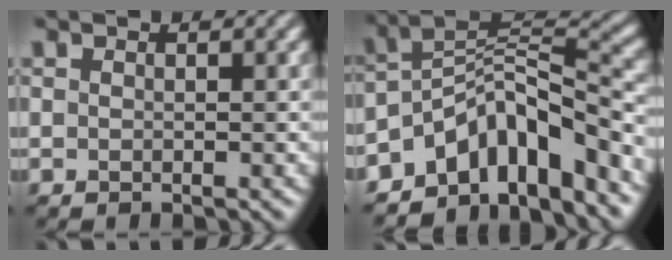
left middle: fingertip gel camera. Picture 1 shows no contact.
{"total": 9.4, "force": [-5.5, 4.4, 6.3], "torque": [-0.074, 0.012, -0.108]}